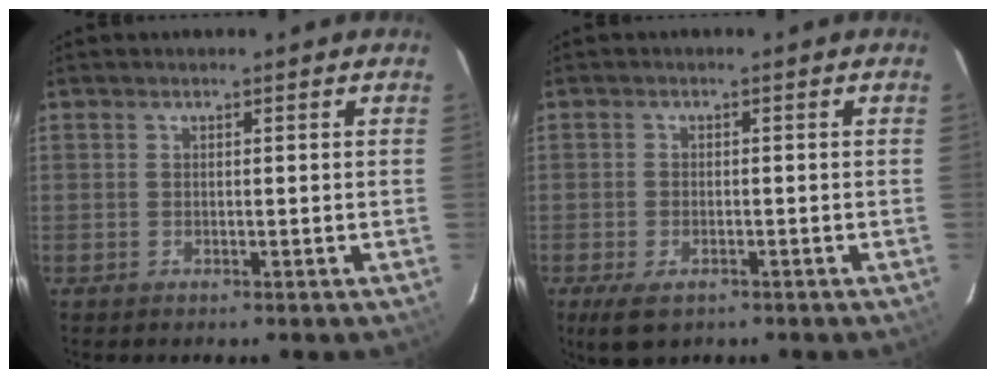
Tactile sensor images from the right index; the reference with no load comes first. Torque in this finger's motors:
{"motor_torque": [0.53, -0.24, 0.26, 0.06]}